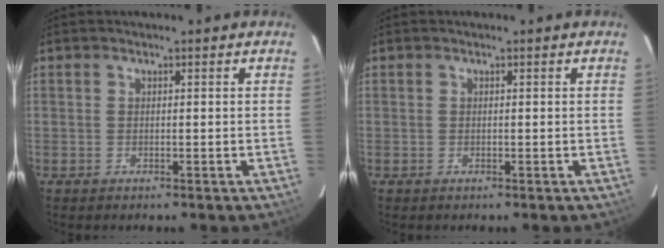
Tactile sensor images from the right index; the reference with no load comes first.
{"total": 0.0}